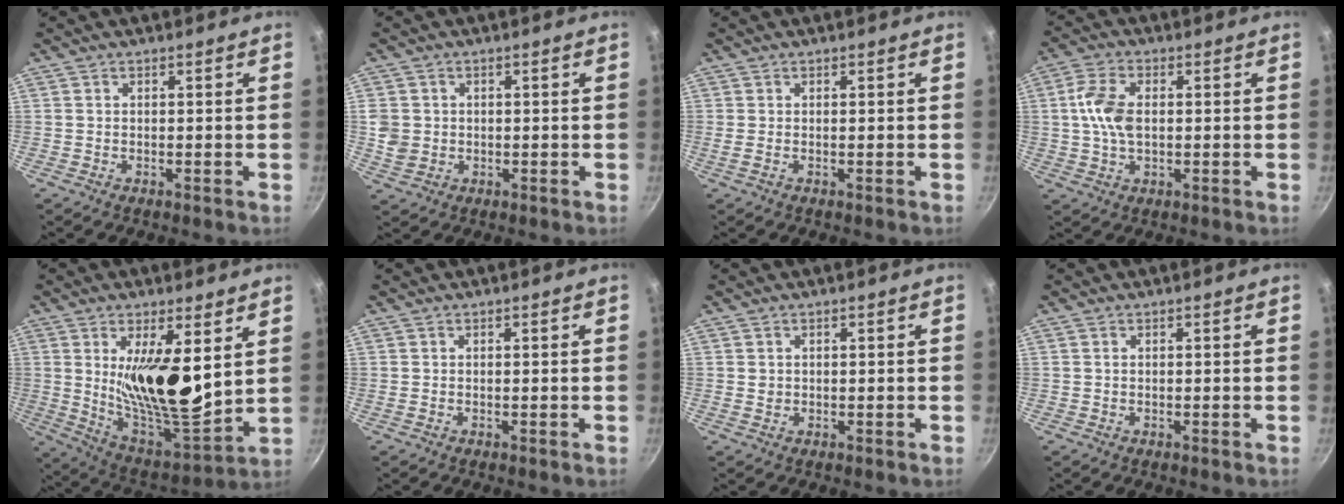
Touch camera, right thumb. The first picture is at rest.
{"total": 4.5, "force": [0.0, 4.0, 2.1], "torque": [-0.032, -0.001, 0.004]}
{"total": 0.9, "force": [0.1, 0.1, 0.9], "torque": [-0.020, 0.000, 0.000]}
{"total": 7.4, "force": [0.6, 4.3, 6.0], "torque": [-0.115, 0.011, 0.008]}
{"total": 19.2, "force": [5.7, 7.0, 16.9], "torque": [-0.259, -0.066, 0.111]}
{"total": 0.0}
{"total": 0.9, "force": [0.2, 0.8, 0.3], "torque": [-0.004, 0.001, 0.005]}
{"total": 0.0}